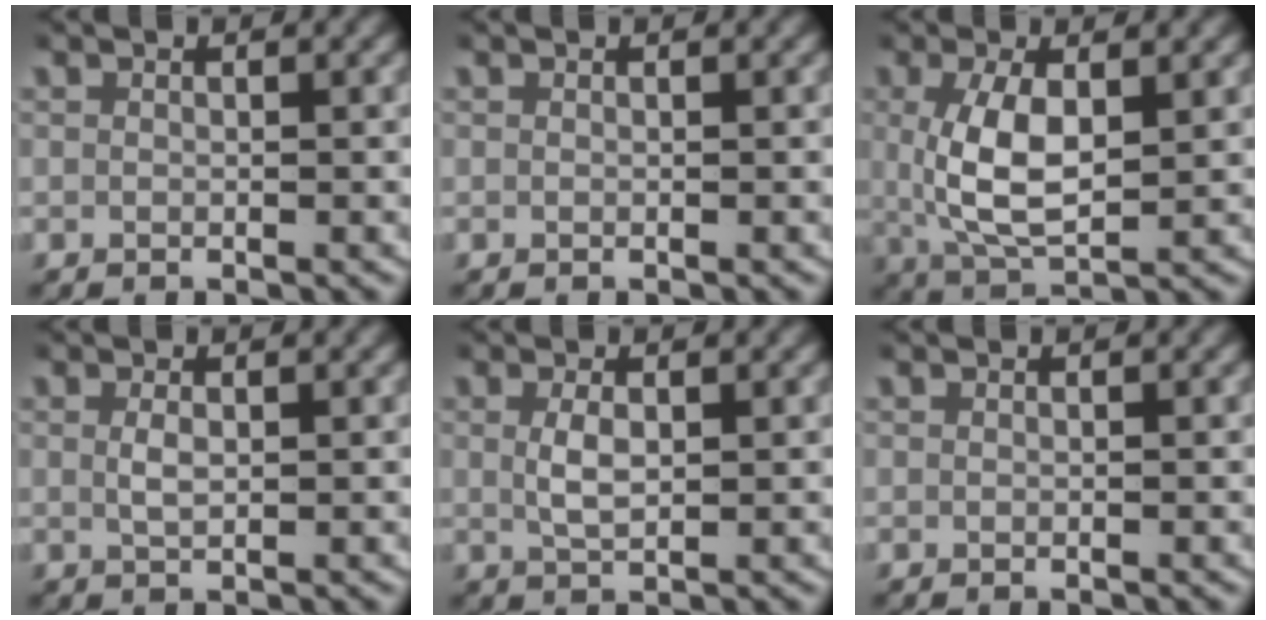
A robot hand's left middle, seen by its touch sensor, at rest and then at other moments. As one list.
[{"total": 0.0}, {"total": 5.7, "force": [0.6, 2.7, 5.0], "torque": [-0.103, -0.006, 0.020]}, {"total": 1.2, "force": [0.3, 0.5, 1.1], "torque": [-0.027, -0.006, 0.010]}, {"total": 2.0, "force": [0.4, 0.9, 1.8], "torque": [-0.042, -0.005, 0.015]}, {"total": 0.0}]